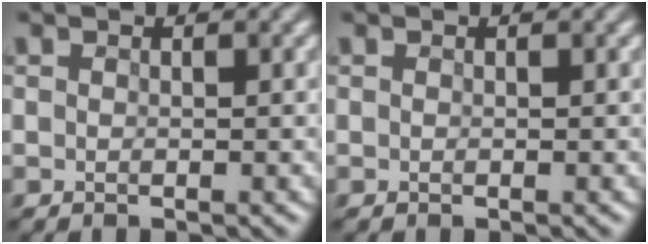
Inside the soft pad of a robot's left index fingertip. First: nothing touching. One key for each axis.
{"total": 0.0}